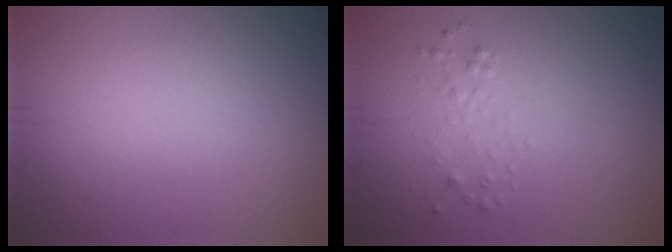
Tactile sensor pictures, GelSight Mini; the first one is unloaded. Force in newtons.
{"total": 1.0, "press": 1.0, "slide": 0.0}